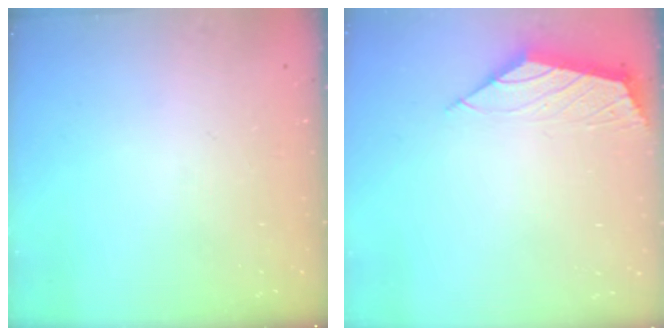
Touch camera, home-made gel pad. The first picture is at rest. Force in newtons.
{"total": 2.2, "press": 2.1, "slide": 0.5}